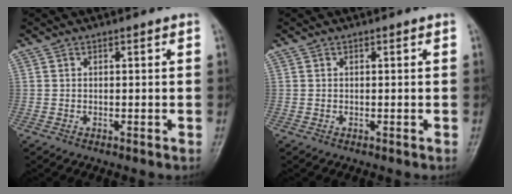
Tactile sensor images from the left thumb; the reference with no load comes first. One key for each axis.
{"total": 0.0}